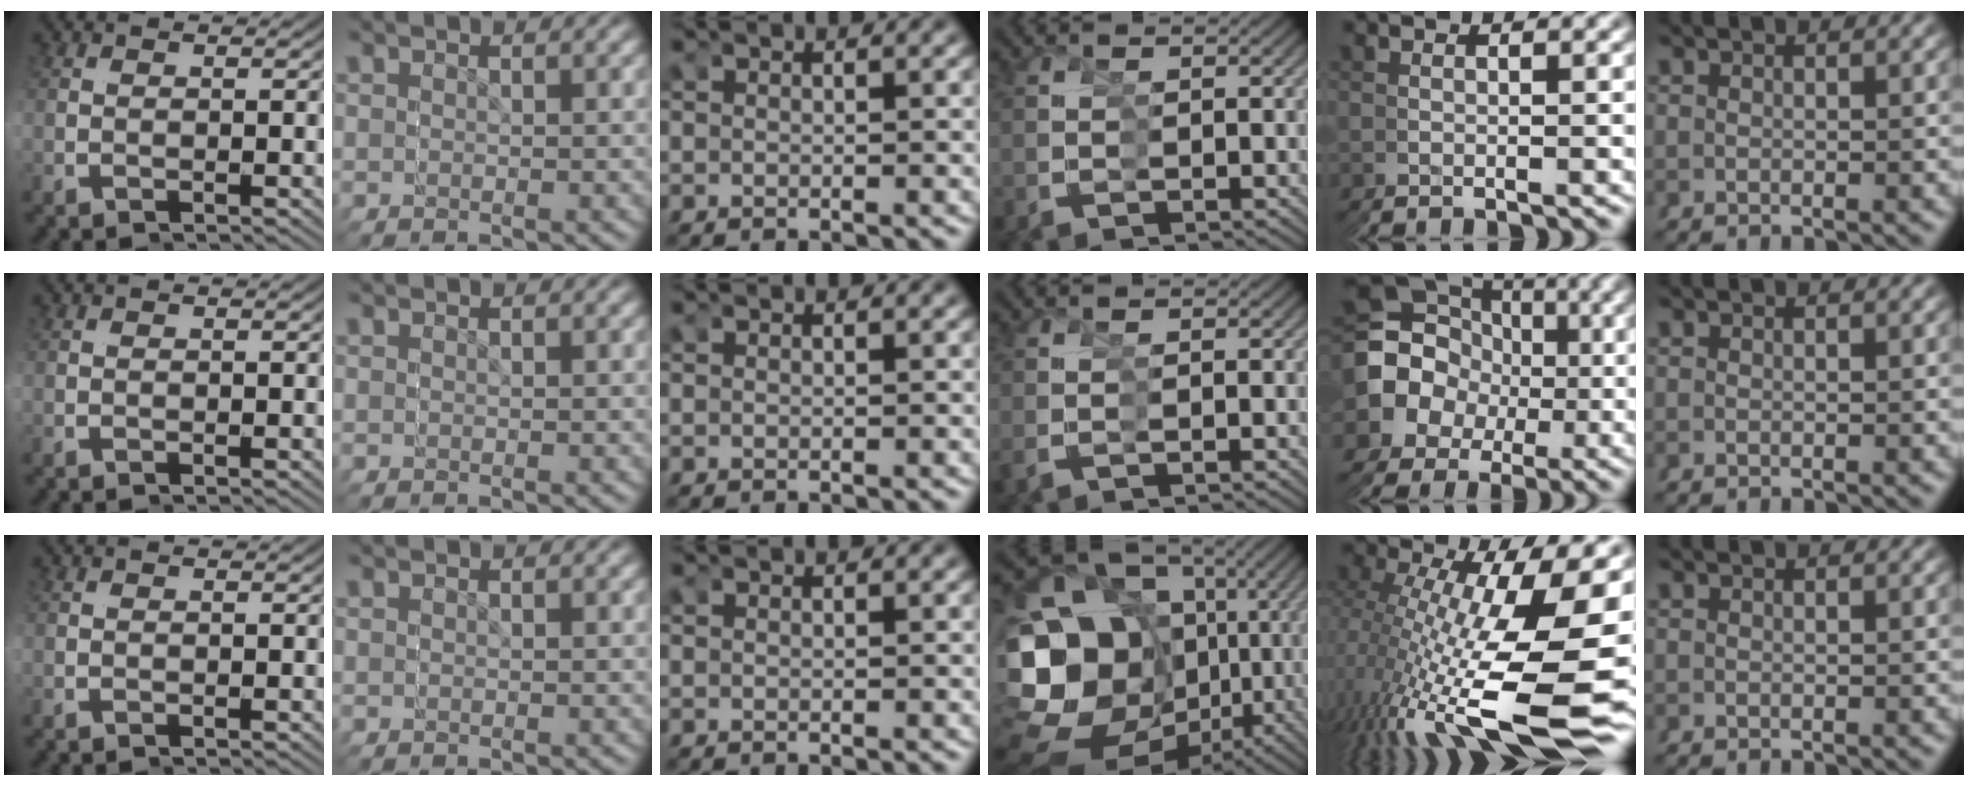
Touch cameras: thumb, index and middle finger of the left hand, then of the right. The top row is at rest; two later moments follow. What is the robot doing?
{"motion": "grasp_and_lifting", "object": "straw"}